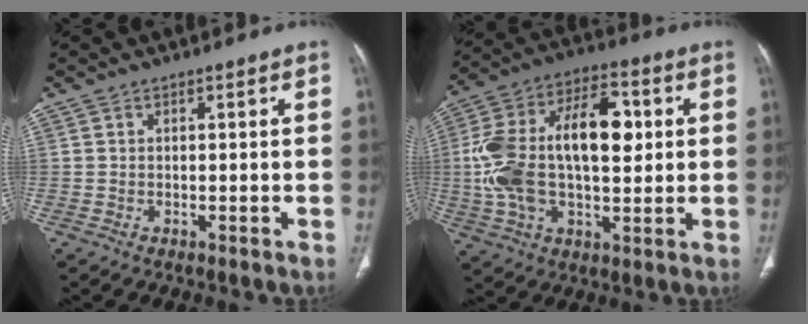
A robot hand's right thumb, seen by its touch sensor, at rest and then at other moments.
{"total": 22.8, "force": [2.3, 12.3, 19.1], "torque": [-0.352, 0.024, 0.036]}